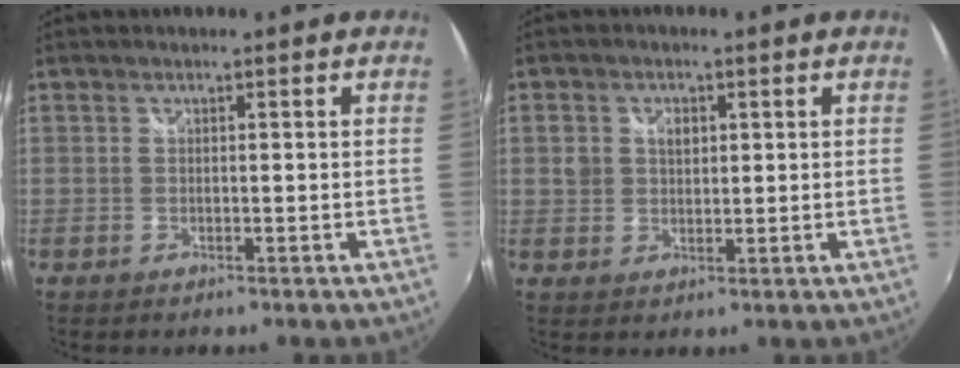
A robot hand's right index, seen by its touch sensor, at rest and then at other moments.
{"total": 3.6, "force": [0.9, 2.8, 2.1], "torque": [-0.032, 0.006, 0.016]}